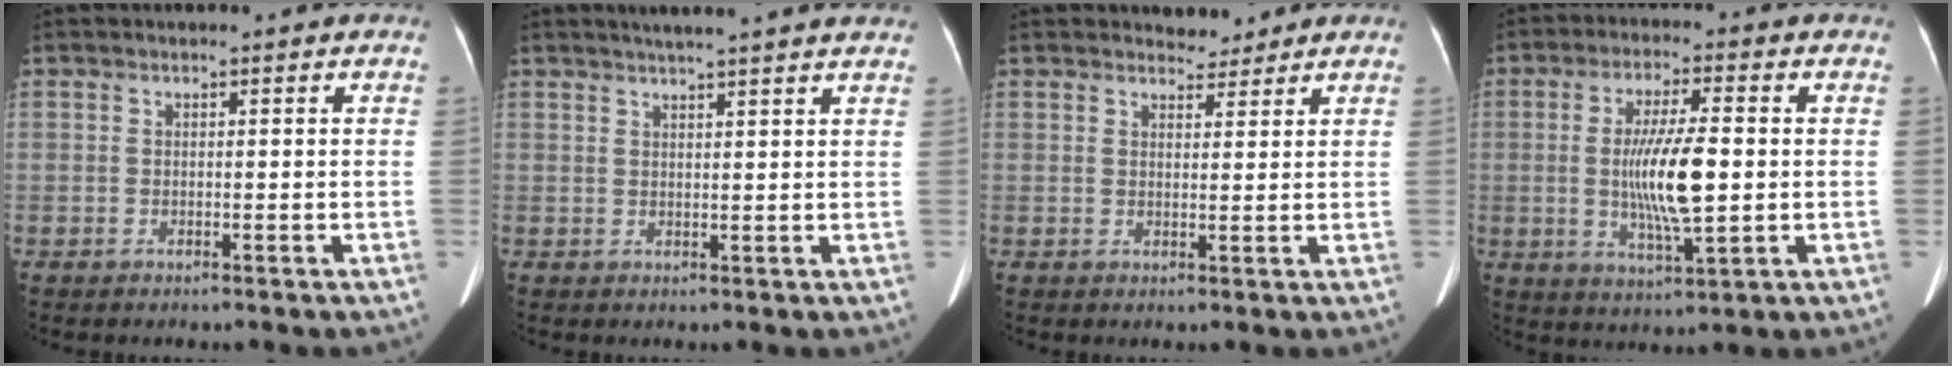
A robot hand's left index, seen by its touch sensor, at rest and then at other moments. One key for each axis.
{"total": 9.4, "fx": 8.2, "fy": -0.2, "fz": 4.5, "tx": -0.063, "ty": 0.022, "tz": 0.089}
{"total": 2.3, "fx": 2.2, "fy": 0.9, "fz": -0.1, "tx": 0.002, "ty": -0.003, "tz": 0.032}
{"total": 10.2, "fx": -0.3, "fy": 1.5, "fz": 10.0, "tx": -0.192, "ty": -0.008, "tz": -0.005}